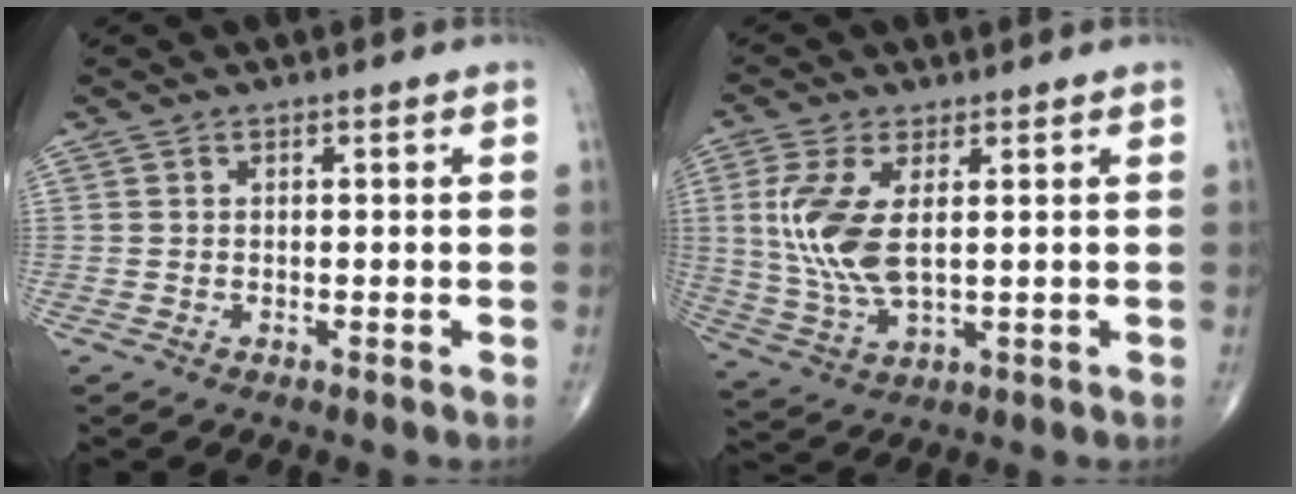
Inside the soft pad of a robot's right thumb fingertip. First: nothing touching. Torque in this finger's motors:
{"motor_torque": [-0.61, 1.43, 1.18, 0.53, 0.45]}